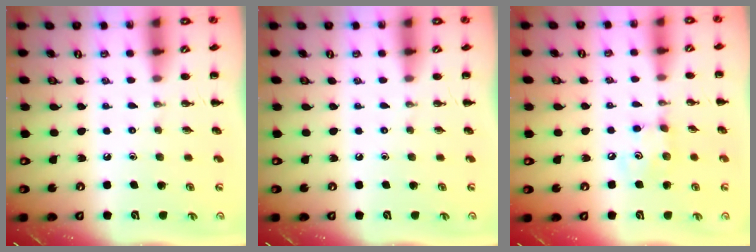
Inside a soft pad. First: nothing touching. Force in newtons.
{"total": 0.0}
{"total": 4.6, "press": 4.6, "slide": 0.5}